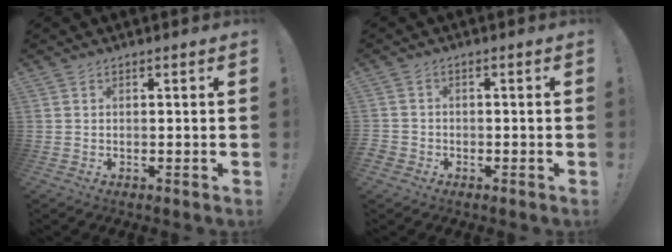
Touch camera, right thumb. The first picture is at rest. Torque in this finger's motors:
{"motor_torque": [1.06, 0.36, 0.50, -0.64, 0.00]}